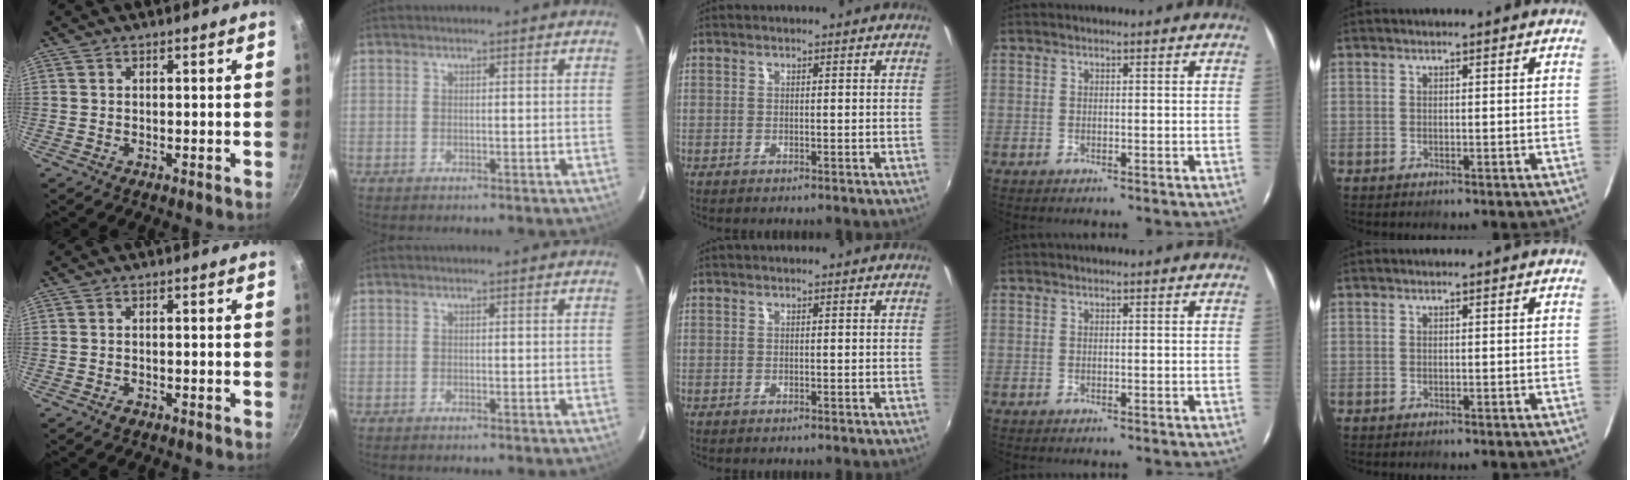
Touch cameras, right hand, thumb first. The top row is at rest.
{"thumb": {"total": 1.1, "force": [-0.7, 0.4, 0.7], "torque": [-0.019, 0.005, -0.012]}}